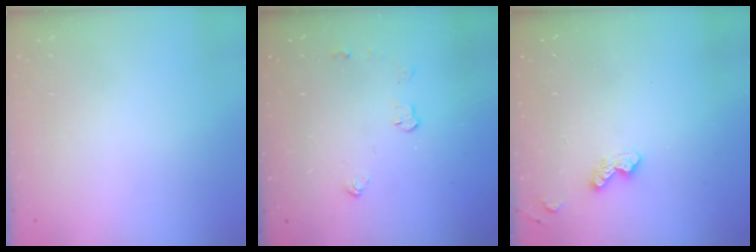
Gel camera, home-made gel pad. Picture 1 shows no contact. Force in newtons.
{"total": 3.9, "press": 3.9, "slide": 0.2}
{"total": 5.9, "press": 5.8, "slide": 0.9}